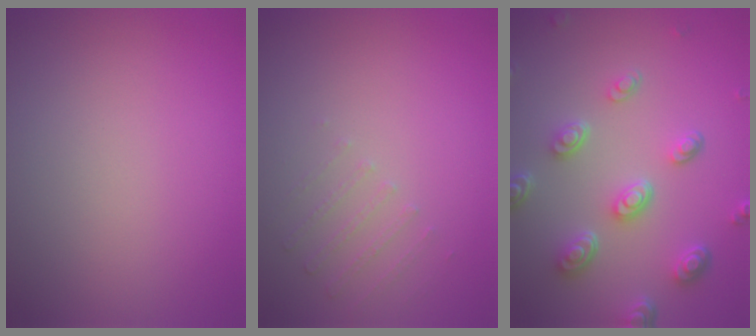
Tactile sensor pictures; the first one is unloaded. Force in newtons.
{"total": 1.1, "press": 0.7, "slide": 0.8}
{"total": 5.2, "press": 3.9, "slide": 3.5}